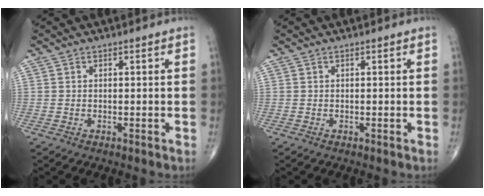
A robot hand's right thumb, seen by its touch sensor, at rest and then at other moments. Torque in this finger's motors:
{"motor_torque": [0.02, 0.01, -0.01, 0.01, 0.00]}